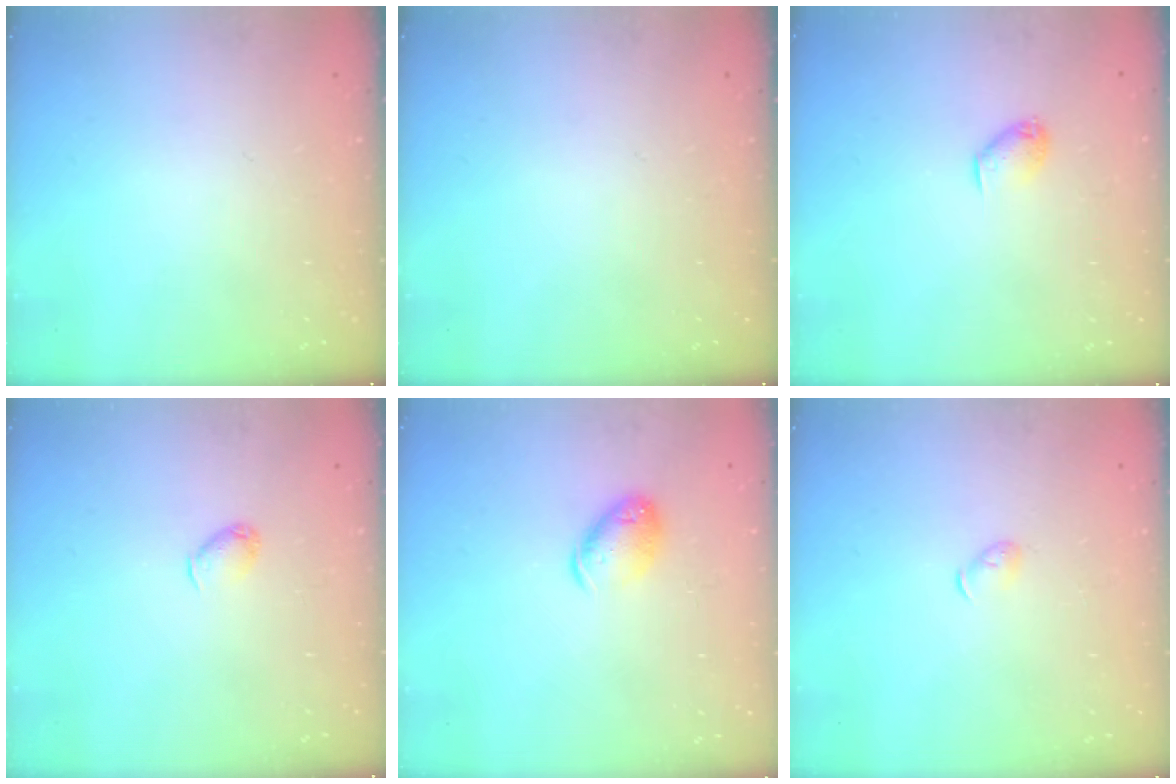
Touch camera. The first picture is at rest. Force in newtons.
{"total": 0.0}
{"total": 5.9, "press": 5.9, "slide": 0.7}
{"total": 3.8, "press": 3.7, "slide": 0.7}
{"total": 9.7, "press": 9.6, "slide": 1.4}
{"total": 3.9, "press": 3.8, "slide": 1.0}